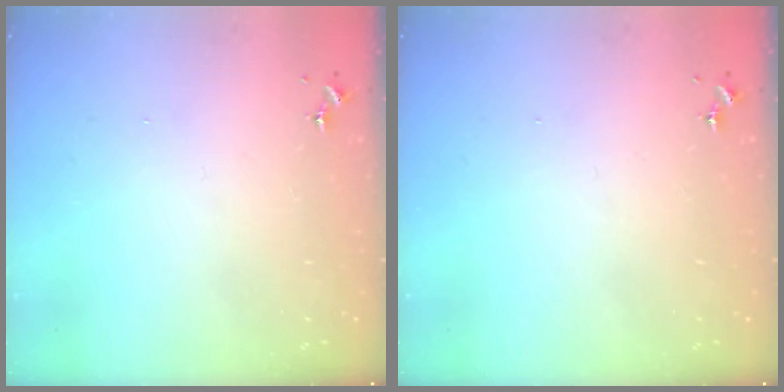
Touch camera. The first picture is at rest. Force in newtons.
{"total": 0.0}